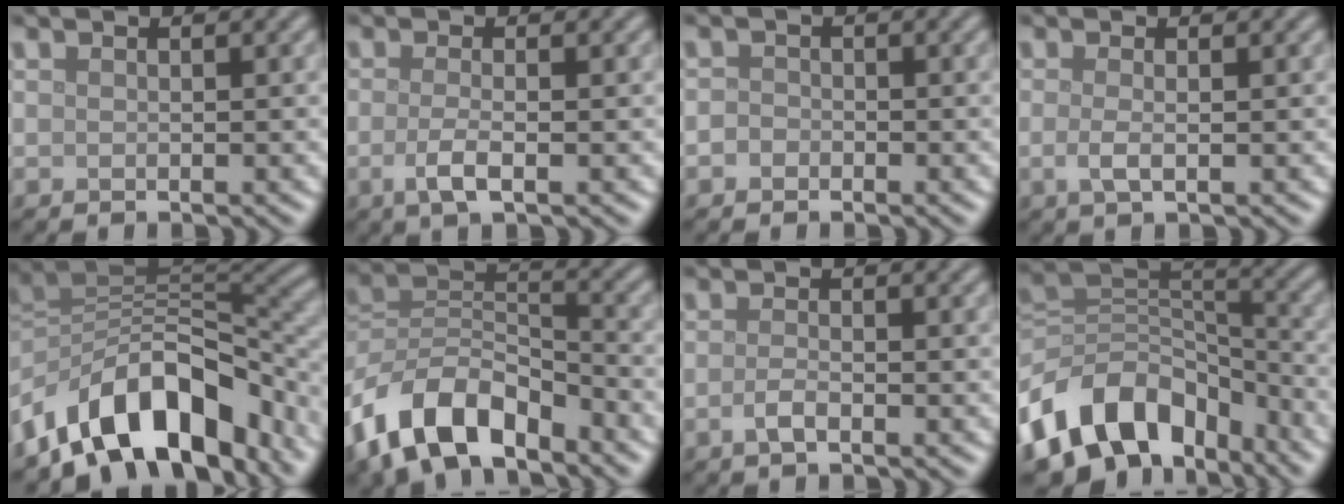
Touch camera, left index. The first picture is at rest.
{"total": 2.5, "force": [-0.7, 0.8, 2.3], "torque": [-0.047, -0.004, -0.018]}
{"total": 1.0, "force": [-0.5, 0.9, 0.3], "torque": [-0.004, -0.002, -0.014]}
{"total": 1.7, "force": [-0.2, 0.5, 1.6], "torque": [-0.034, -0.004, -0.007]}
{"total": 12.8, "force": [-7.5, 6.7, 7.9], "torque": [-0.124, 0.020, -0.145]}
{"total": 9.9, "force": [-6.3, 5.1, 5.7], "torque": [-0.103, 0.000, -0.129]}
{"total": 1.5, "force": [-0.7, 0.5, 1.2], "torque": [-0.028, 0.000, -0.016]}
{"total": 12.0, "force": [-6.7, 8.2, 5.7], "torque": [-0.104, 0.010, -0.126]}